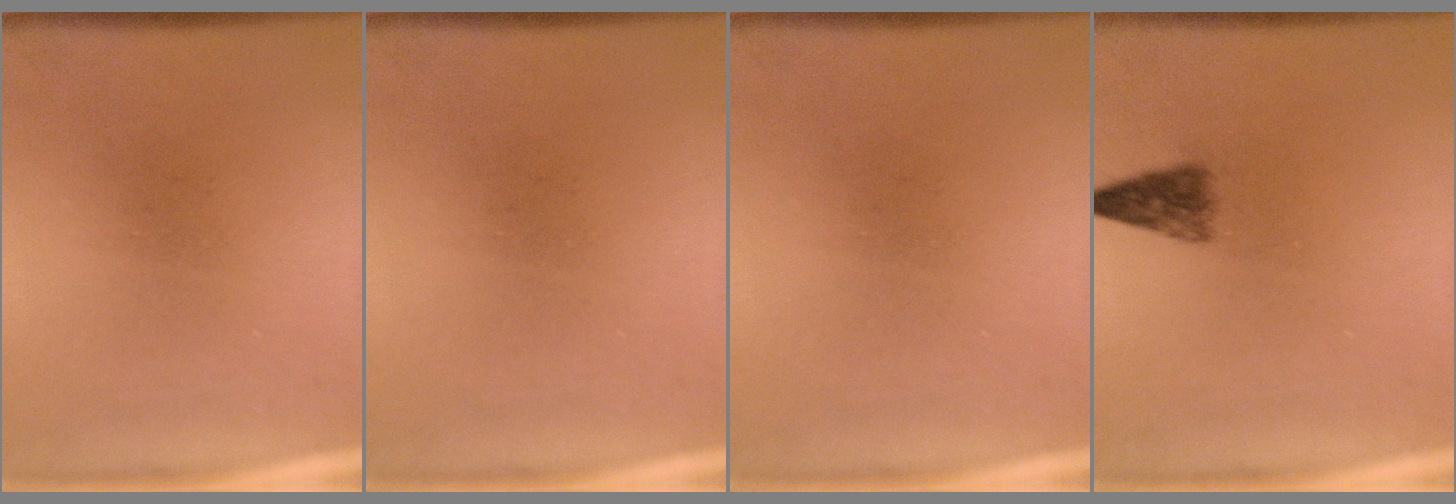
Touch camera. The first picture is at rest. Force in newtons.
{"total": 0.0}
{"total": 0.0}
{"total": 2.9}